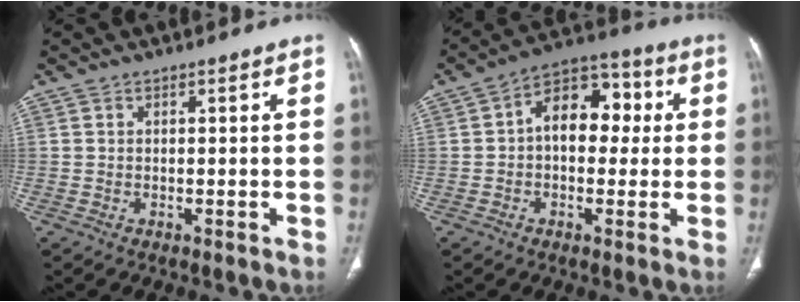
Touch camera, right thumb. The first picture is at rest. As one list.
[{"total": 11.8, "force": [1.2, 7.8, 8.8], "torque": [-0.096, 0.033, 0.006]}]